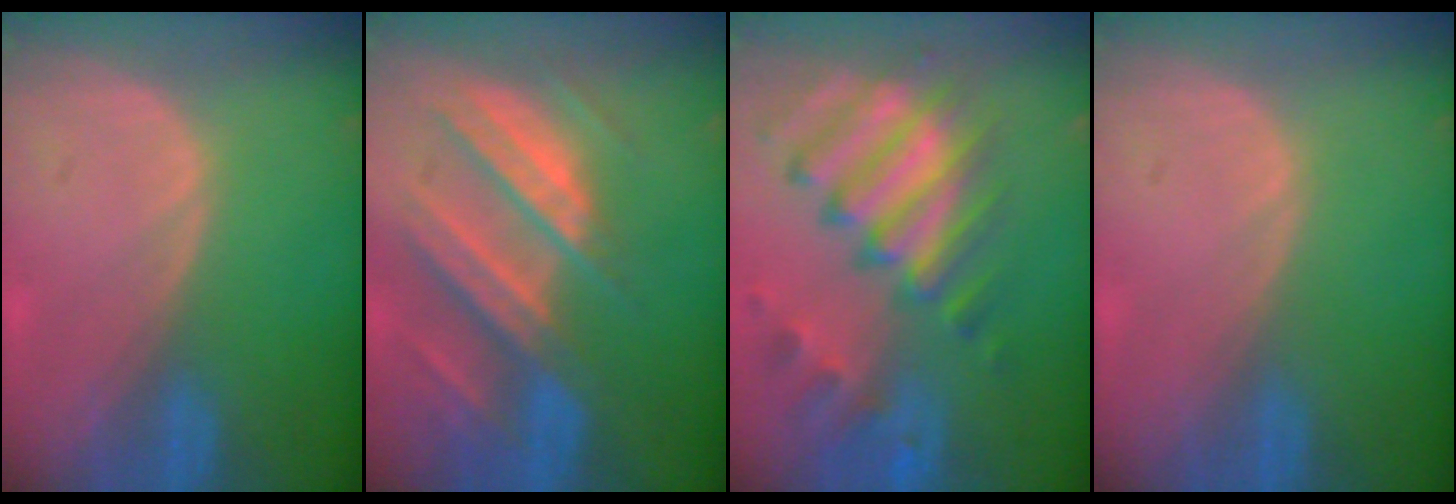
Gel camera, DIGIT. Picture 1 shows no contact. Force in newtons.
{"total": 10.4, "press": 9.1, "slide": 5.0}
{"total": 11.6, "press": 10.1, "slide": 5.7}
{"total": 0.0}